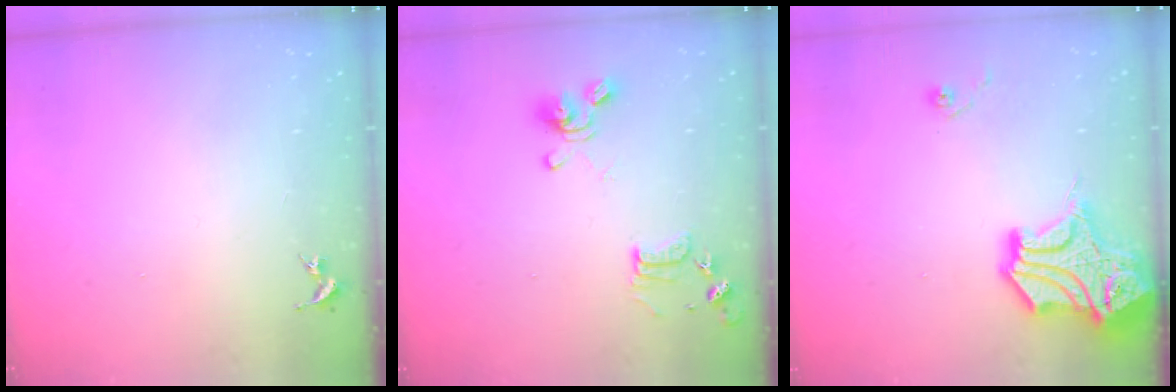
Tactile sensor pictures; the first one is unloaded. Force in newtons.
{"total": 11.9, "press": 11.8, "slide": 1.3}
{"total": 21.1, "press": 21.0, "slide": 2.6}